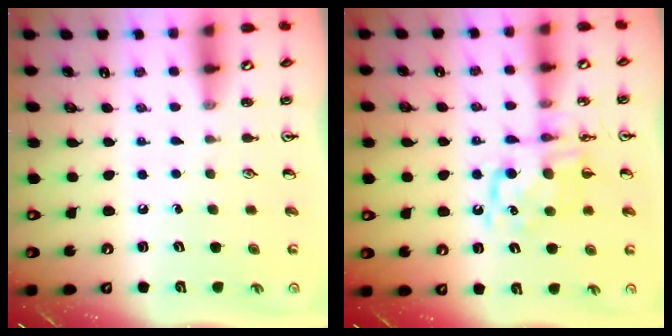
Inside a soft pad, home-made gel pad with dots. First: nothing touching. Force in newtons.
{"total": 10.3, "press": 10.3, "slide": 0.3}